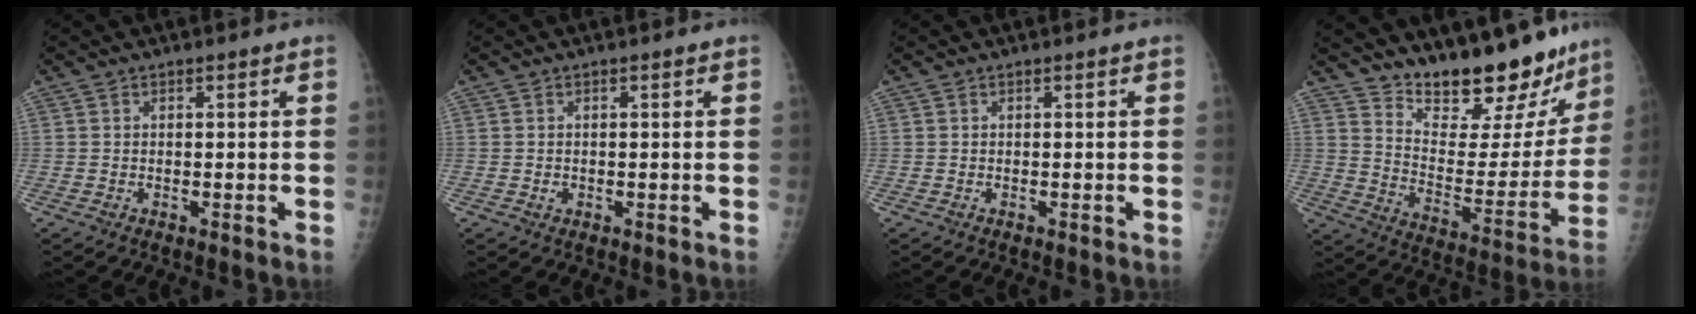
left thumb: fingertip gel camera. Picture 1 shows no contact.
{"total": 0.7, "force": [-0.1, 0.6, 0.2], "torque": [0.000, 0.001, -0.001]}
{"total": 0.0}
{"total": 22.2, "force": [18.8, 7.3, 9.1], "torque": [-0.093, -0.126, 0.275]}